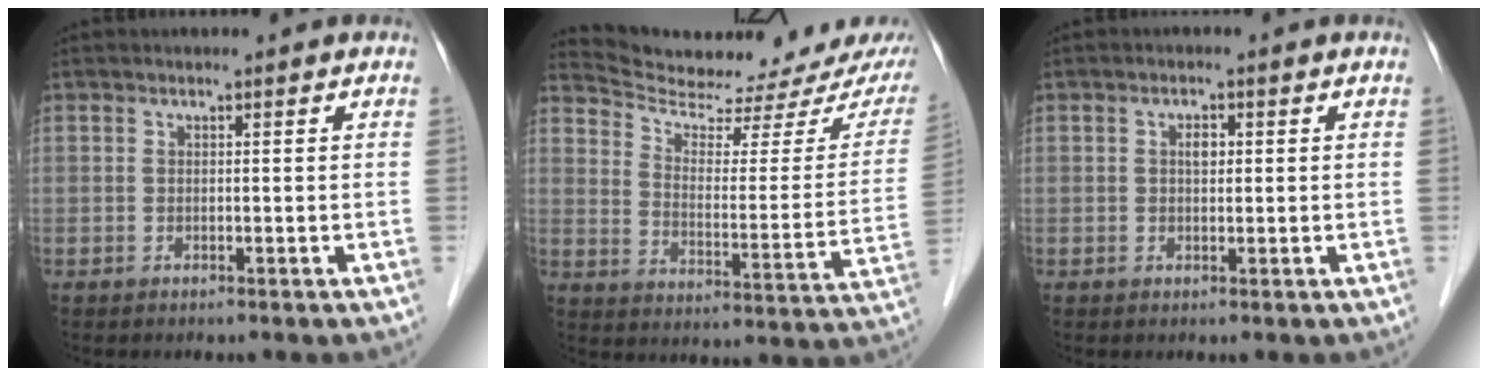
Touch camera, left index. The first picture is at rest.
{"total": 17.8, "force": [16.6, 2.3, 6.0], "torque": [-0.079, -0.044, 0.225]}
{"total": 1.7, "force": [0.3, 1.0, 1.4], "torque": [-0.024, 0.003, 0.005]}